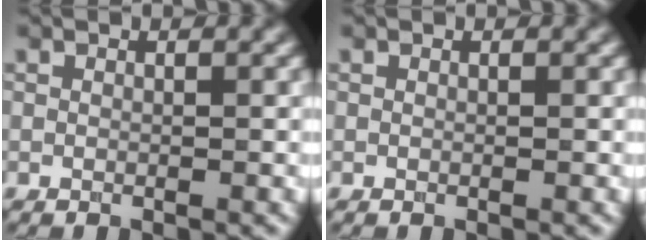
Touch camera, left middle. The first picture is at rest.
{"total": 0.0}